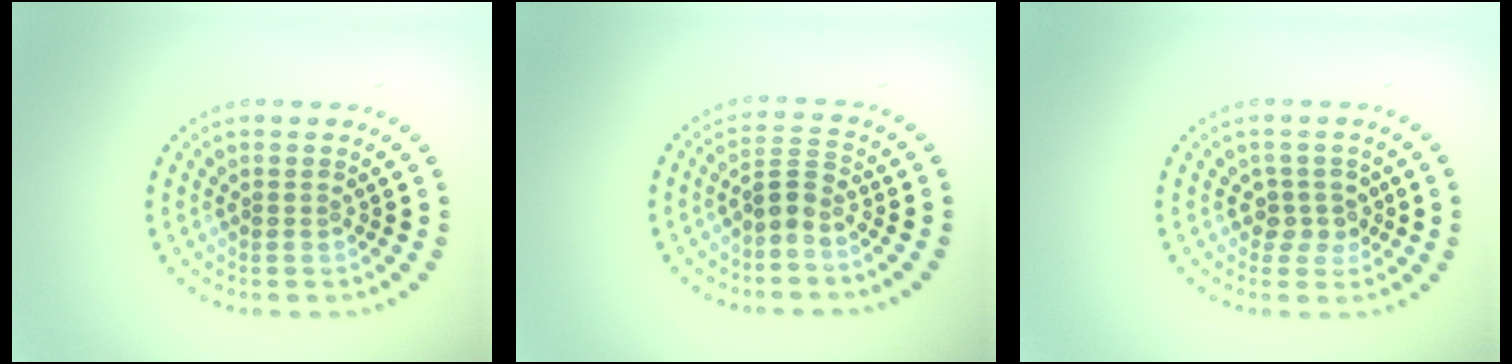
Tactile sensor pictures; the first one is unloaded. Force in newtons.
{"total": 2.2, "press": 1.5, "slide": 1.6}
{"total": 2.0, "press": 1.7, "slide": 1.0}